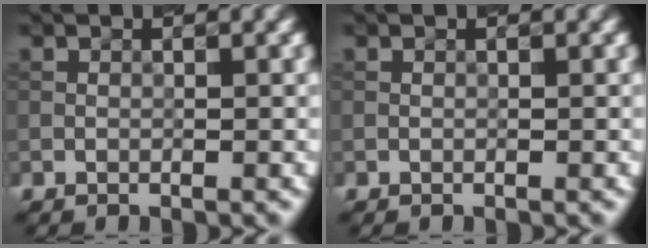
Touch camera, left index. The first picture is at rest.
{"total": 0.0}